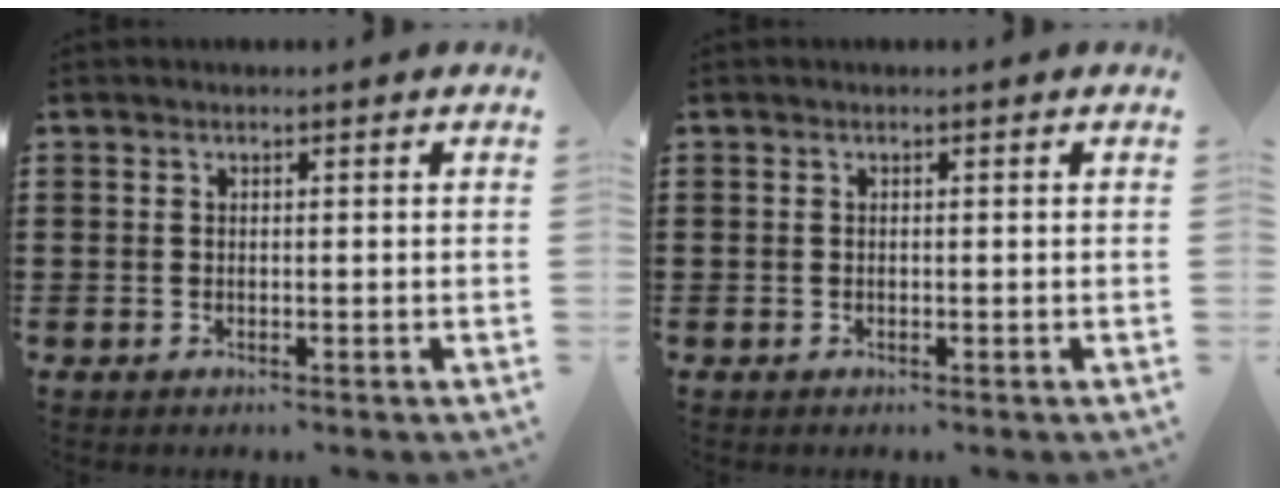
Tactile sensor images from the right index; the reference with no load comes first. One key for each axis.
{"total": 0.0}